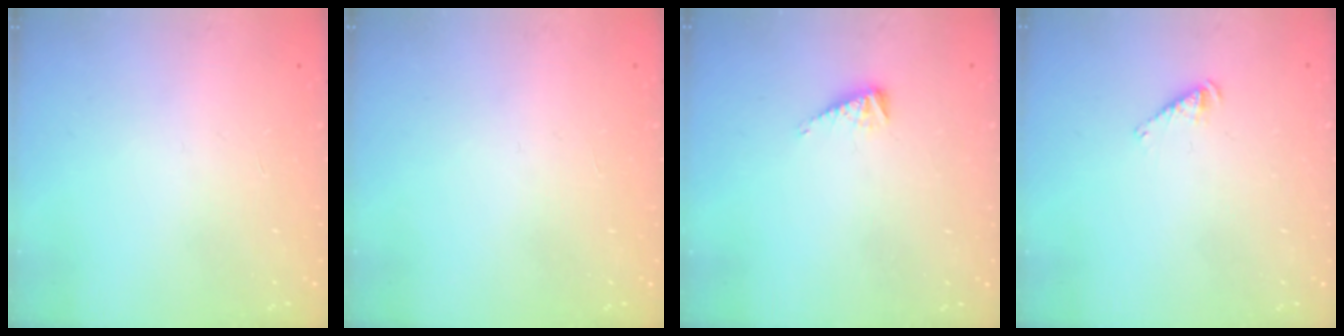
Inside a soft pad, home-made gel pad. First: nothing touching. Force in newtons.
{"total": 0.0}
{"total": 3.4, "press": 3.4, "slide": 0.3}
{"total": 2.9, "press": 2.9, "slide": 0.5}